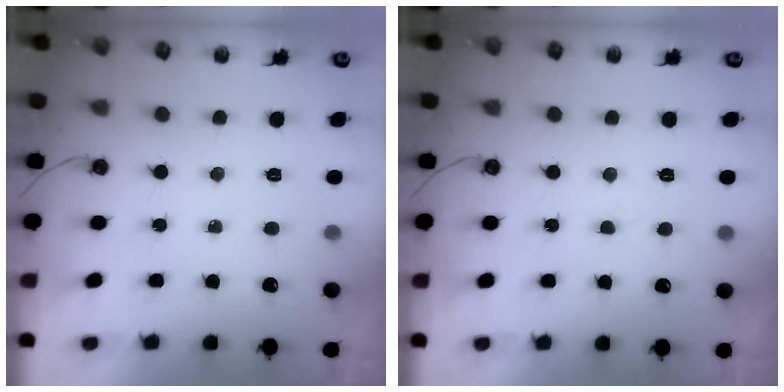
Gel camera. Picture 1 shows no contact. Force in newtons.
{"total": 2.1, "press": 1.6, "slide": 1.2}